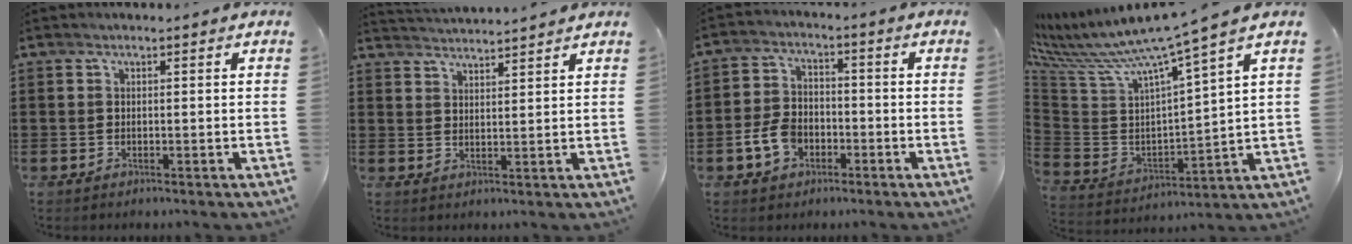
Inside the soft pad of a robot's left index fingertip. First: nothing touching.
{"total": 2.9, "force": [2.8, -0.6, -0.3], "torque": [-0.003, -0.013, 0.052]}
{"total": 5.9, "force": [-2.5, 4.1, 3.4], "torque": [-0.080, 0.007, -0.050]}
{"total": 8.5, "force": [7.0, -0.5, 4.9], "torque": [-0.125, -0.063, 0.107]}